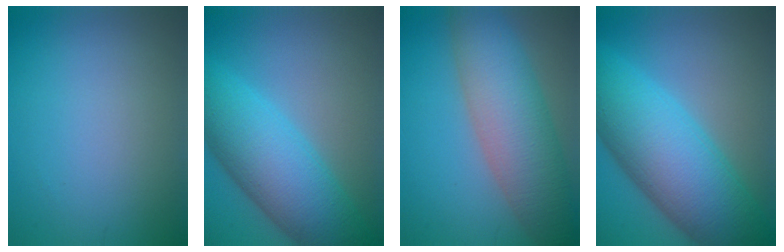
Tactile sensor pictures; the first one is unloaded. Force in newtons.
{"total": 10.0, "press": 10.0, "slide": 0.2}
{"total": 9.3, "press": 9.3, "slide": 0.6}
{"total": 12.9, "press": 12.9, "slide": 0.1}